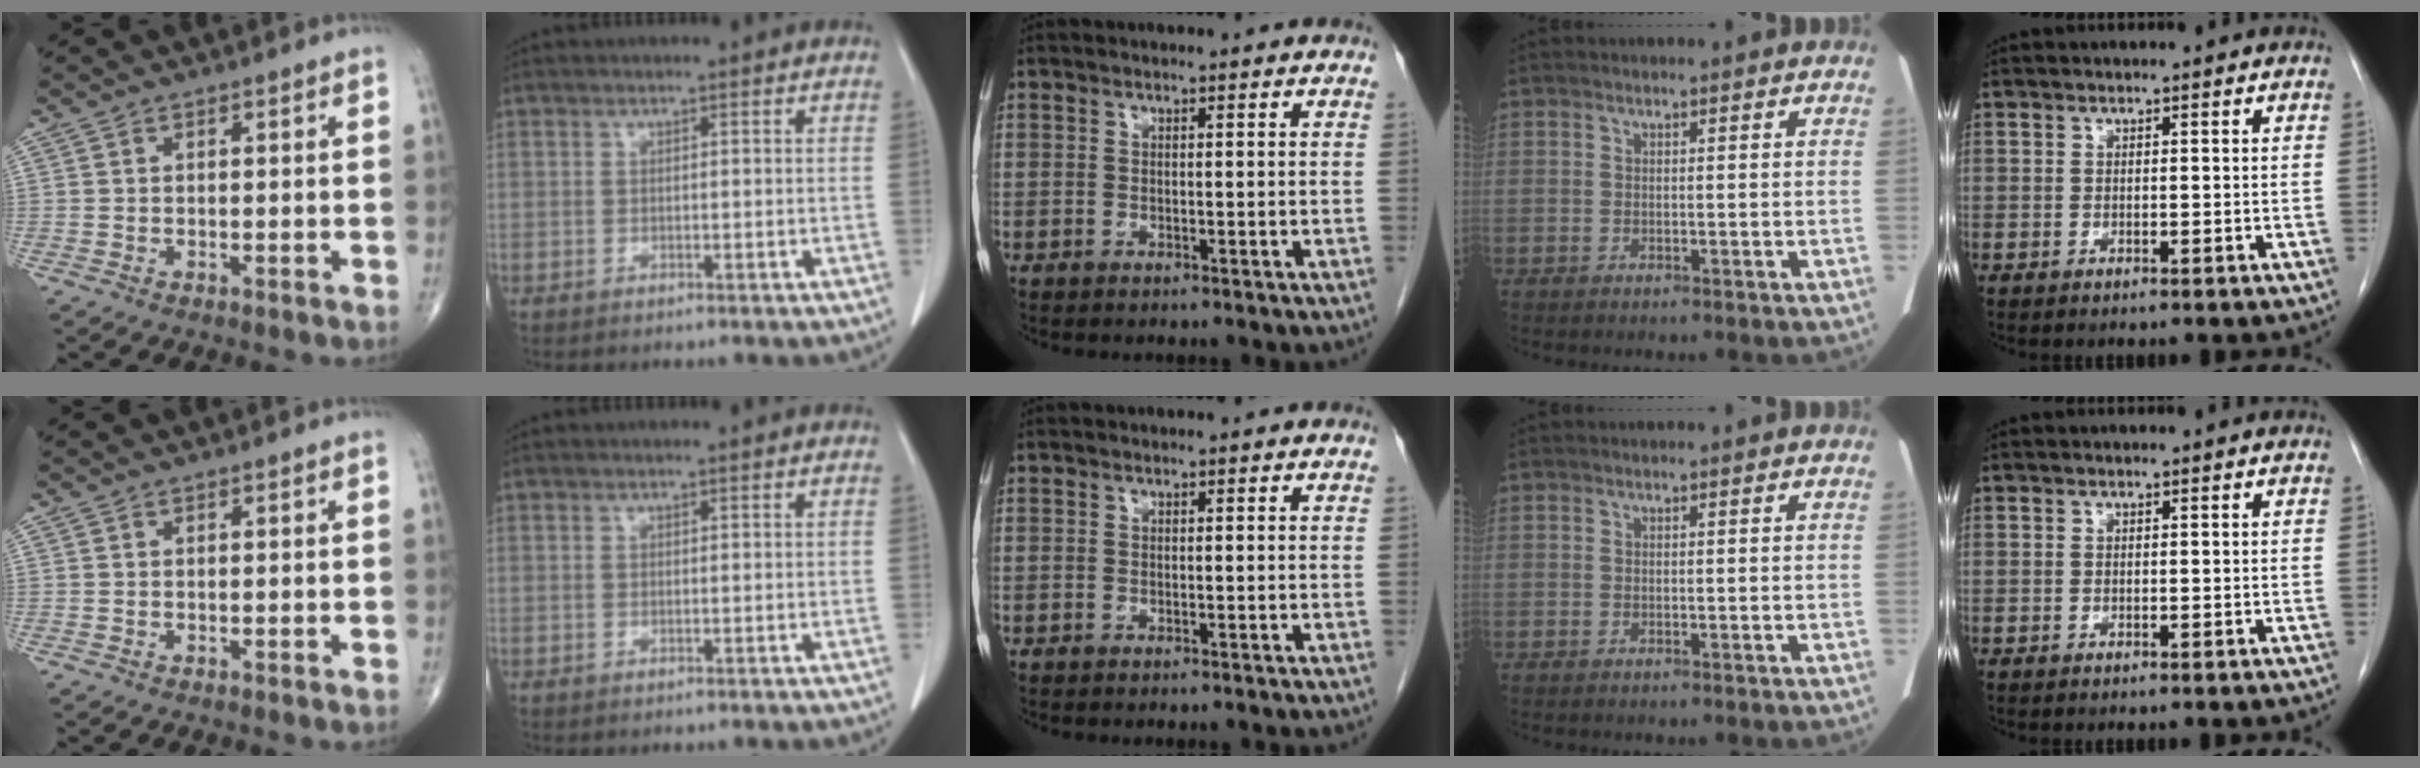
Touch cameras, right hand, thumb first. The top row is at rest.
{}